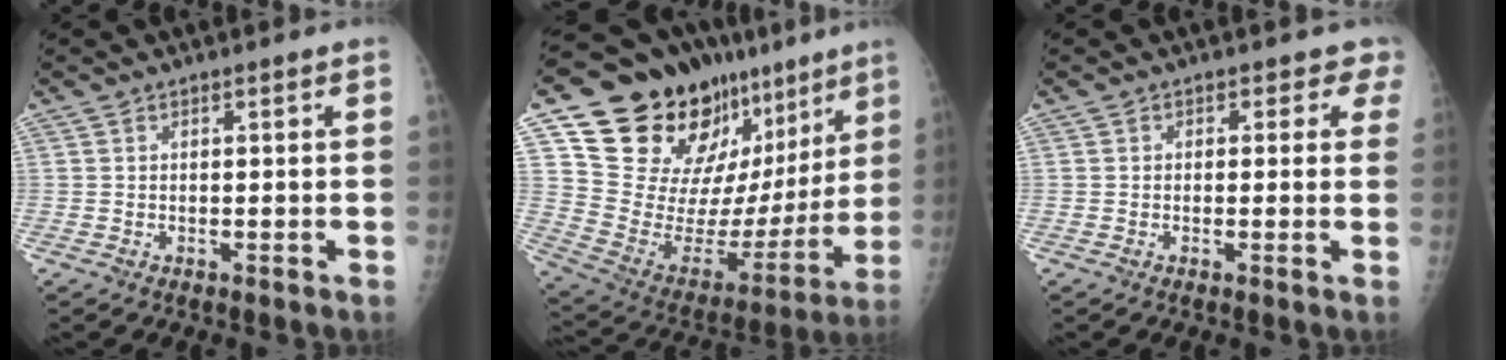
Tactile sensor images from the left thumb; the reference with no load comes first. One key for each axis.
{"total": 28.9, "fx": 16.9, "fy": 15.5, "fz": 17.5, "tx": -0.227, "ty": -0.041, "tz": 0.281}
{"total": 2.8, "fx": 1.6, "fy": 2.3, "fz": -0.2, "tx": 0.041, "ty": -0.005, "tz": -0.002}